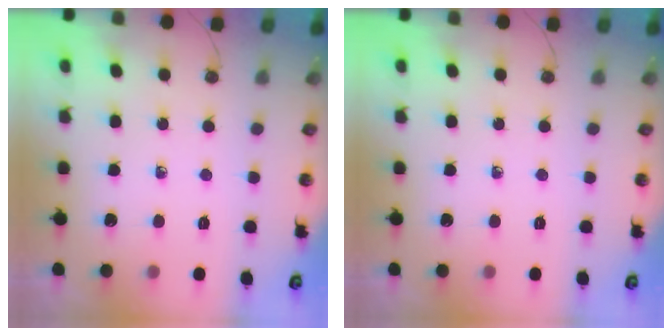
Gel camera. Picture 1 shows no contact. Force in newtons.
{"total": 0.0}